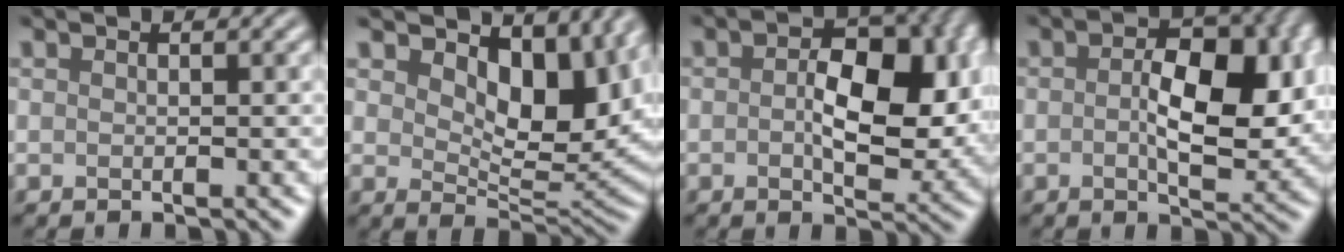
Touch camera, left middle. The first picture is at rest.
{"total": 9.1, "force": [3.7, 4.8, 6.8], "torque": [-0.105, -0.016, 0.059]}
{"total": 8.6, "force": [0.5, 4.9, 7.1], "torque": [-0.101, 0.000, 0.003]}
{"total": 7.7, "force": [0.3, 3.9, 6.6], "torque": [-0.098, -0.002, 0.003]}